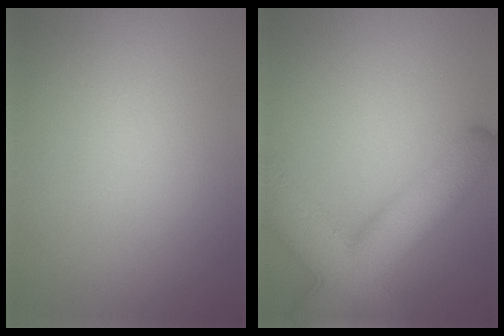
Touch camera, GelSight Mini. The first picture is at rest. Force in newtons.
{"total": 9.9, "press": 9.9, "slide": 0.4}